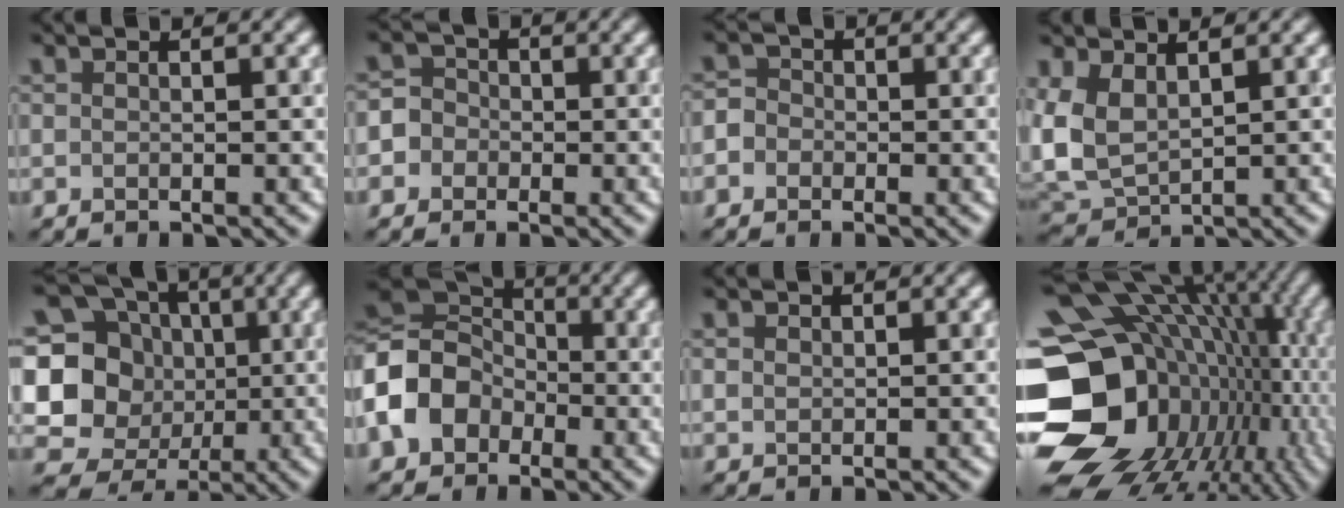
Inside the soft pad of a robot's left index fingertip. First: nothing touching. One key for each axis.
{"total": 4.9, "fx": -2.0, "fy": 4.4, "fz": 0.5, "tx": 0.009, "ty": 0.011, "tz": -0.061}
{"total": 3.2, "fx": -1.4, "fy": 2.9, "fz": 0.6, "tx": 0.016, "ty": 0.012, "tz": -0.053}
{"total": 4.9, "fx": 1.7, "fy": 2.9, "fz": 3.5, "tx": -0.096, "ty": 0.002, "tz": 0.033}
{"total": 14.6, "fx": -0.3, "fy": 13.7, "fz": 4.8, "tx": -0.154, "ty": 0.024, "tz": -0.021}
{"total": 9.2, "fx": -2.7, "fy": 7.5, "fz": 4.6, "tx": -0.104, "ty": -0.001, "tz": -0.078}
{"total": 0.7, "fx": 0.5, "fy": 0.4, "fz": 0.0, "tx": -0.001, "ty": 0.001, "tz": 0.012}
{"total": 22.1, "fx": -3.7, "fy": 17.5, "fz": 13.0, "tx": -0.239, "ty": -0.001, "tz": -0.077}